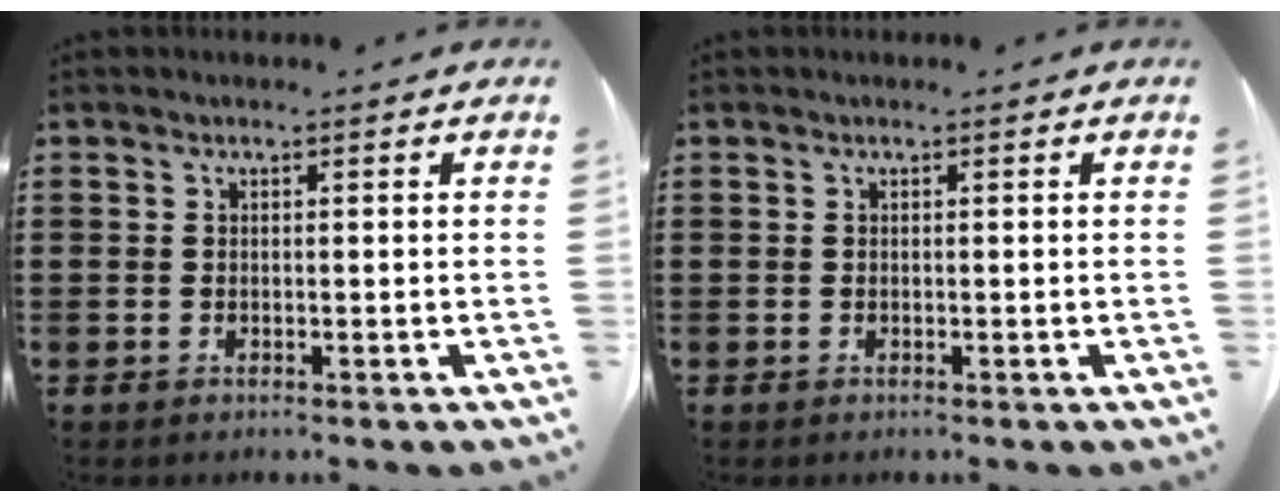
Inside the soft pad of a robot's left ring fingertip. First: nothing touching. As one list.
[{"total": 0.0}]